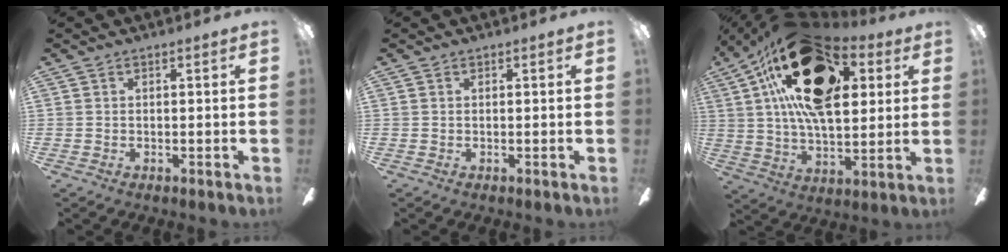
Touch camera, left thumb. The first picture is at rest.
{"total": 0.0}
{"total": 28.1, "force": [11.2, 14.9, 21.1], "torque": [-0.365, -0.027, 0.188]}